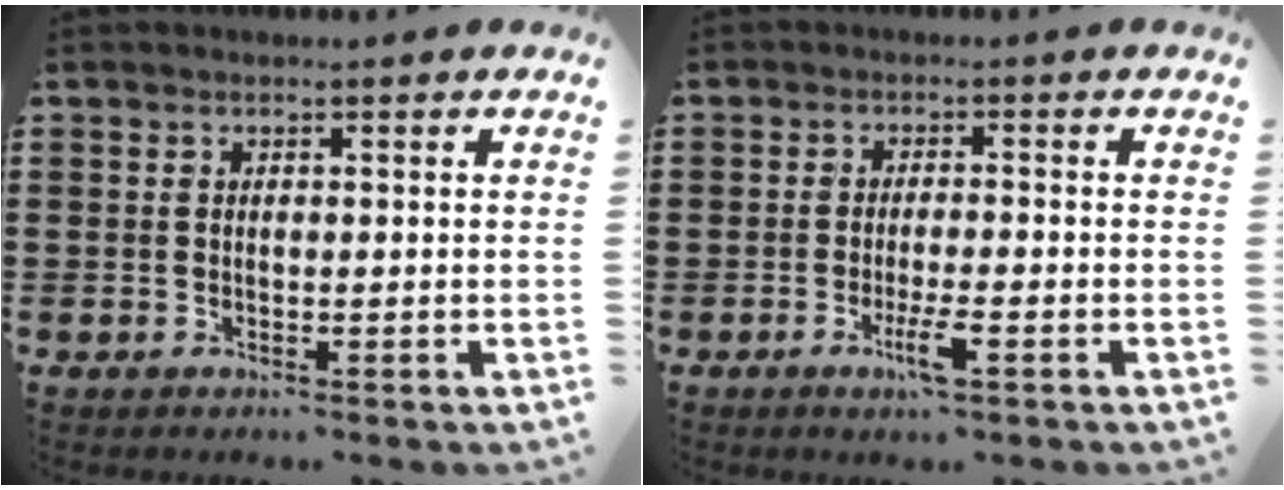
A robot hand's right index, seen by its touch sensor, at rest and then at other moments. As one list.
[{"total": 4.3, "force": [-1.9, 0.4, 3.8], "torque": [-0.075, -0.012, -0.036]}]